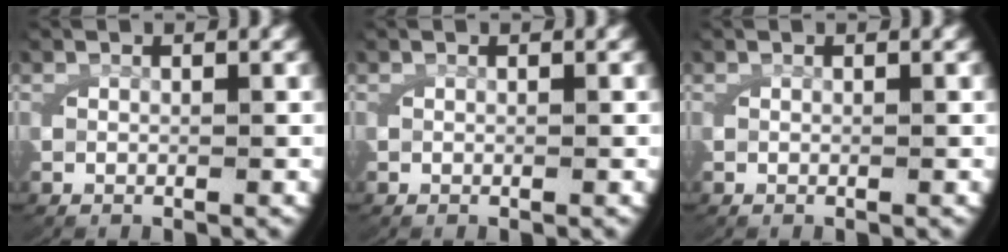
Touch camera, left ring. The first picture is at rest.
{"total": 0.0}
{"total": 0.0}